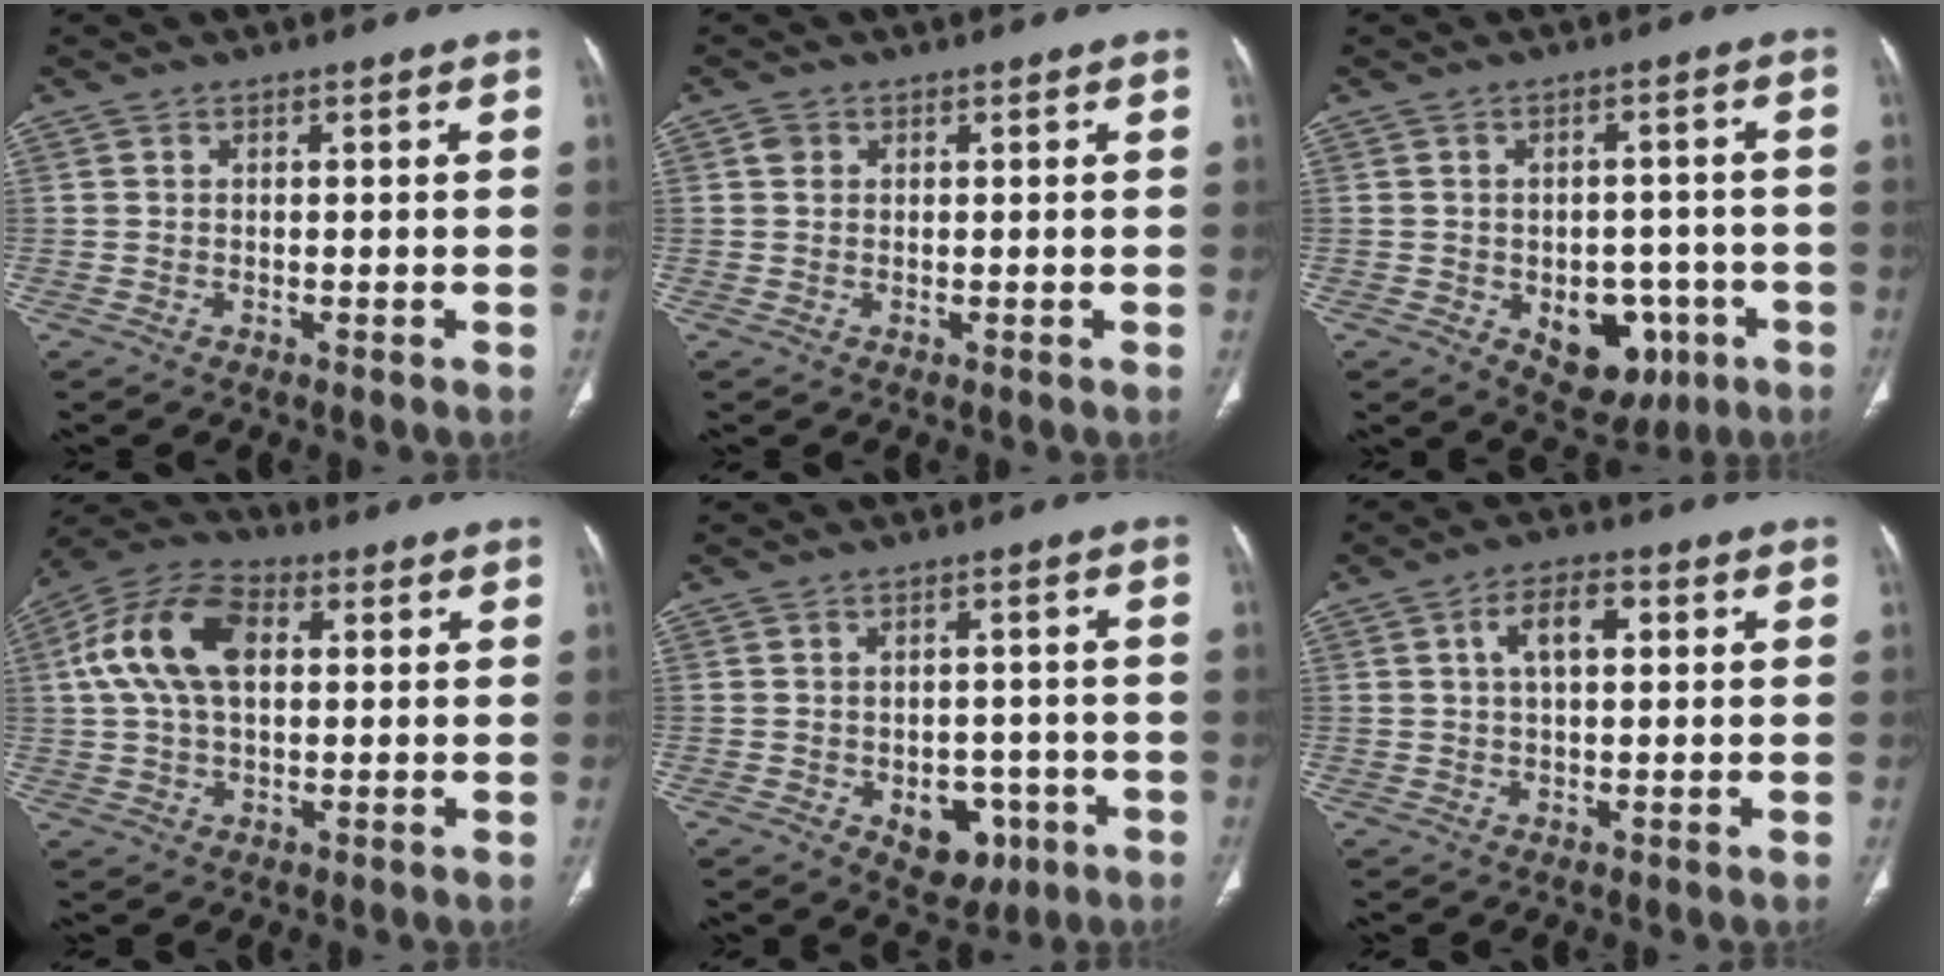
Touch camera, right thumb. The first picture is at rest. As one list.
[{"total": 1.4, "force": [0.5, 1.1, 0.6], "torque": [-0.007, 0.002, 0.008]}, {"total": 10.9, "force": [-3.7, 7.3, 7.2], "torque": [-0.055, 0.021, -0.033]}, {"total": 13.7, "force": [2.7, 8.2, 10.7], "torque": [-0.213, 0.026, 0.044]}, {"total": 8.0, "force": [-3.0, 5.5, 4.9], "torque": [-0.031, 0.018, -0.027]}, {"total": 6.1, "force": [1.5, 3.1, 5.0], "torque": [-0.085, 0.013, 0.024]}]